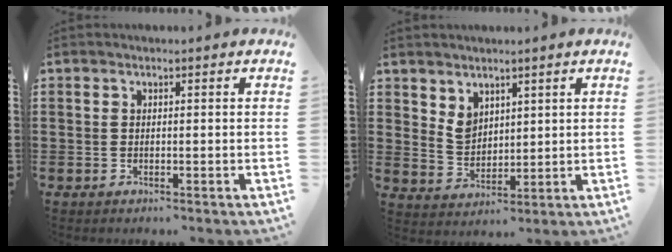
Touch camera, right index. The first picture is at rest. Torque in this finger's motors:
{"motor_torque": [0.21, 0.00, 0.19, 0.06]}